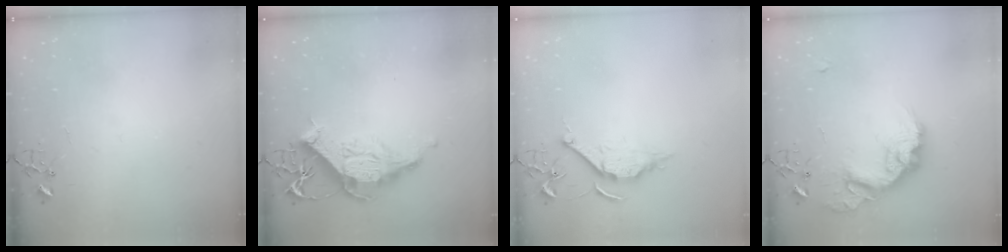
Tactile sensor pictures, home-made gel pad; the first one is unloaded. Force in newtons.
{"total": 15.7, "press": 15.5, "slide": 1.9}
{"total": 8.4, "press": 8.4, "slide": 0.6}
{"total": 17.6, "press": 17.6, "slide": 0.9}